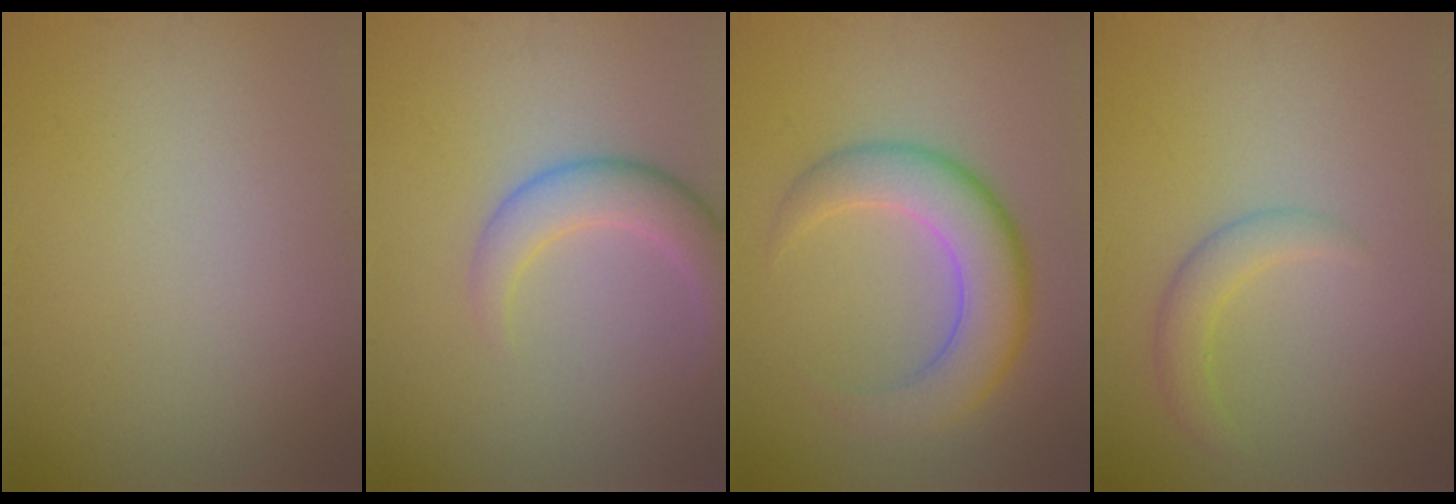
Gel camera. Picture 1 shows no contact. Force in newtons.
{"total": 3.6, "press": 3.6, "slide": 0.3}
{"total": 6.2, "press": 6.2, "slide": 0.3}
{"total": 2.0, "press": 2.0, "slide": 0.1}